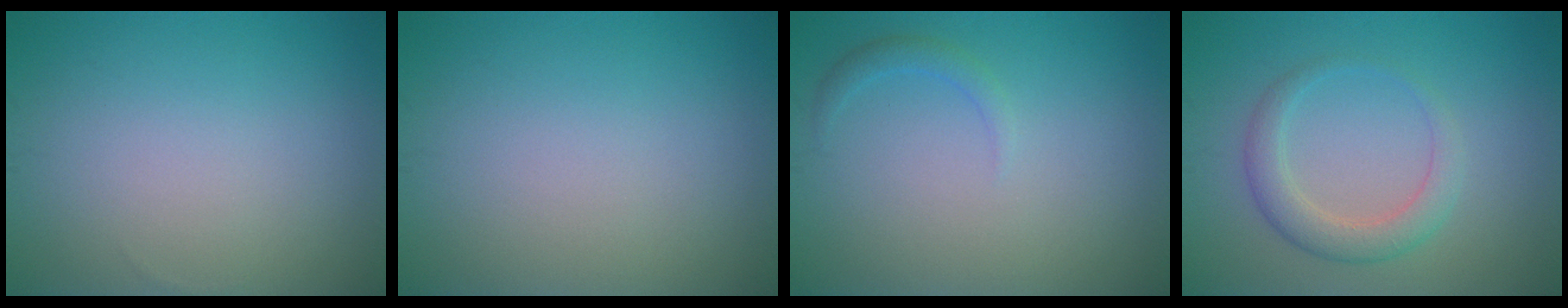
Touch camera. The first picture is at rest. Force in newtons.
{"total": 0.0}
{"total": 1.1, "press": 1.1, "slide": 0.0}
{"total": 3.0, "press": 3.0, "slide": 0.1}